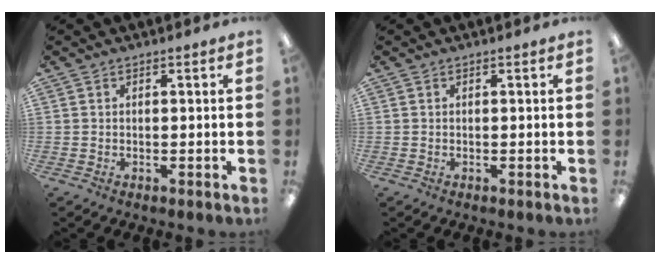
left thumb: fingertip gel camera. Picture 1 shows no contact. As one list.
[{"total": 0.0}]